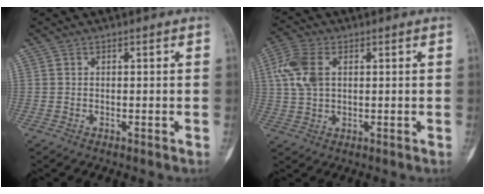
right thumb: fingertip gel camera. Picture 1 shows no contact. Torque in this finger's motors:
{"motor_torque": [-0.96, 0.21, 0.28, 0.49, 0.02]}